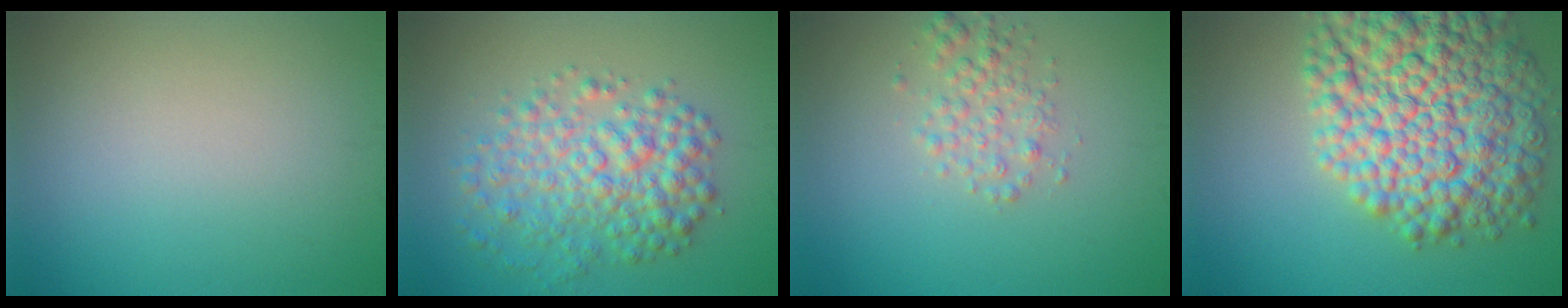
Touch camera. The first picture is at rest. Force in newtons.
{"total": 5.8, "press": 5.8, "slide": 0.1}
{"total": 2.4, "press": 2.4, "slide": 0.1}
{"total": 12.5, "press": 12.5, "slide": 0.3}